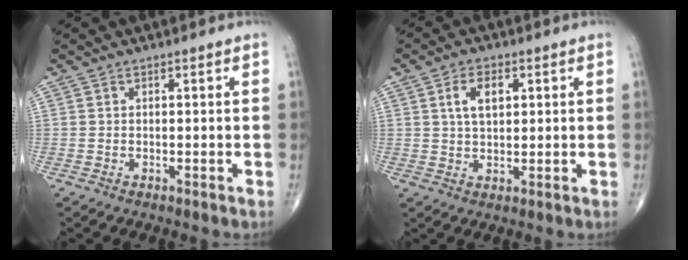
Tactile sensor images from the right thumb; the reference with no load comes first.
{"total": 5.4, "force": [1.7, 3.0, 4.1], "torque": [-0.063, -0.002, 0.028]}